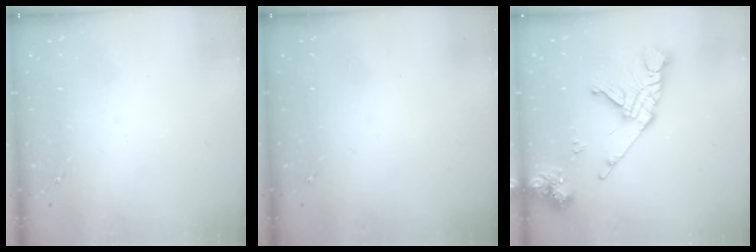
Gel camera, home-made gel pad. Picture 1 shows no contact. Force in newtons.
{"total": 0.0}
{"total": 16.6, "press": 16.5, "slide": 2.0}